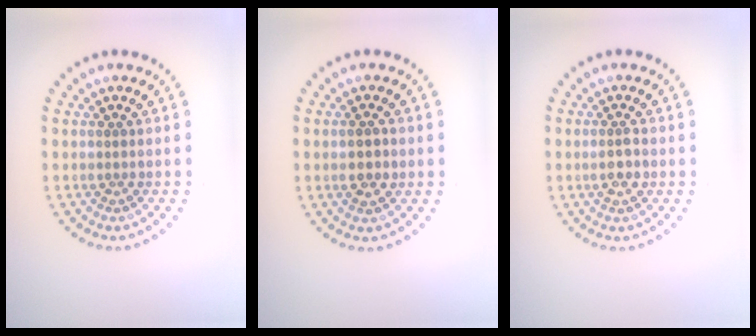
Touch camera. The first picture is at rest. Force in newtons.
{"total": 1.5, "press": 1.5, "slide": 0.2}
{"total": 1.6, "press": 1.6, "slide": 0.2}